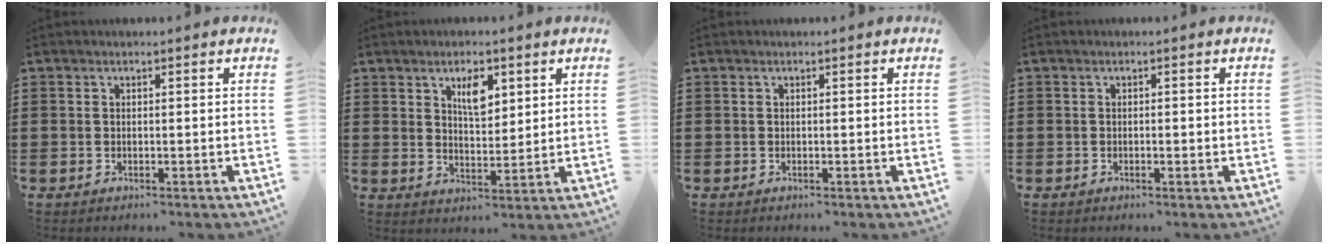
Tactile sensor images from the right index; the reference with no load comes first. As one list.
[{"total": 4.9, "force": [2.6, 2.2, 3.5], "torque": [-0.062, 0.001, 0.041]}, {"total": 0.0}, {"total": 0.7, "force": [-0.2, 0.2, 0.6], "torque": [-0.012, -0.003, -0.004]}]